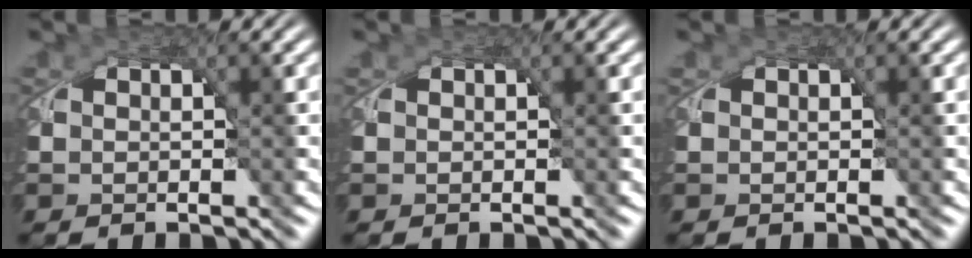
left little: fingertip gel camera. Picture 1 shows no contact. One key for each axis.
{"total": 0.0}
{"total": 0.0}